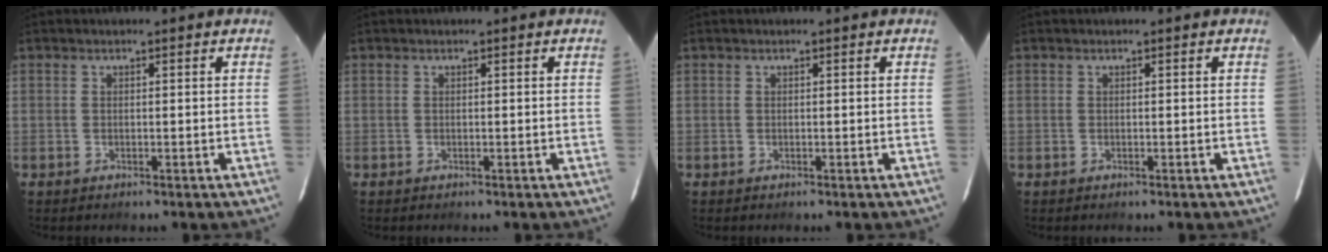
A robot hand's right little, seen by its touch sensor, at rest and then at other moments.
{"total": 0.0}
{"total": 0.0}
{"total": 0.0}